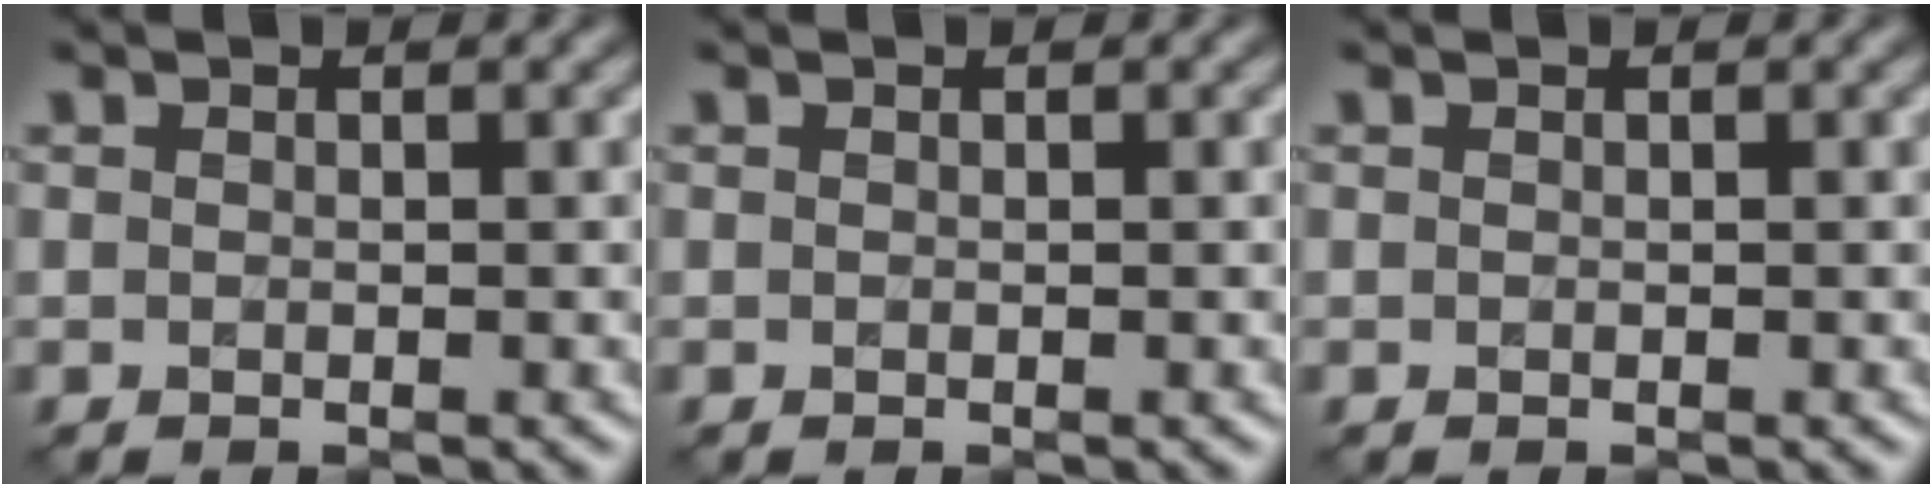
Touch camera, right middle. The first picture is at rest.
{"total": 0.0}
{"total": 0.0}